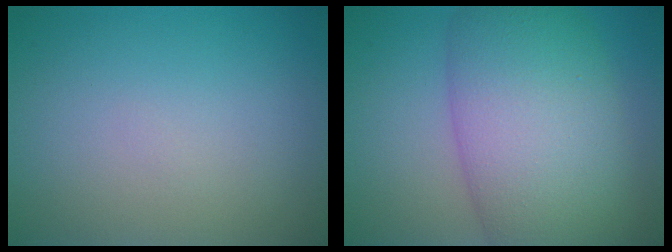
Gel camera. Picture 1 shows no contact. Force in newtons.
{"total": 11.3, "press": 11.3, "slide": 0.5}